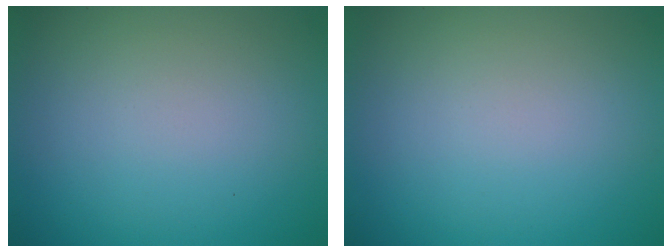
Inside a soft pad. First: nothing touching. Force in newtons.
{"total": 0.0}